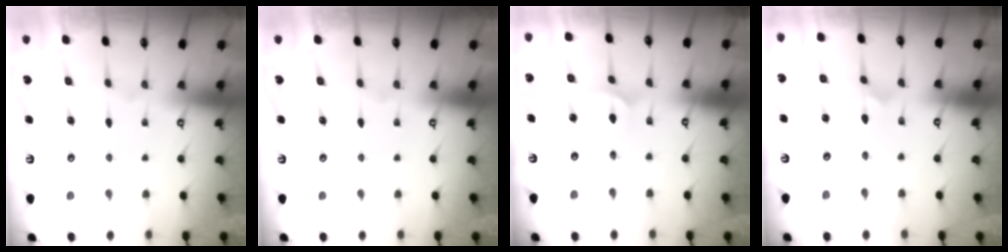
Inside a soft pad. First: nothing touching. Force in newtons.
{"total": 0.0}
{"total": 1.6, "press": 1.6, "slide": 0.0}
{"total": 1.5, "press": 1.5, "slide": 0.0}